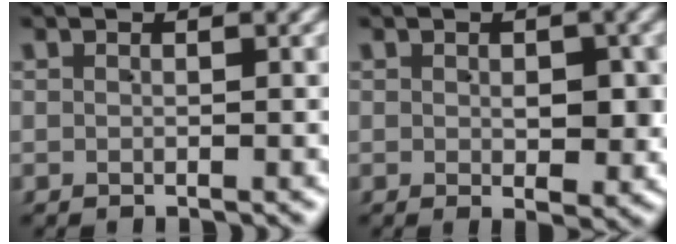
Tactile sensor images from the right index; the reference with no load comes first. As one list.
[{"total": 3.3, "force": [-0.1, 1.9, 2.7], "torque": [-0.032, -0.014, 0.006]}]